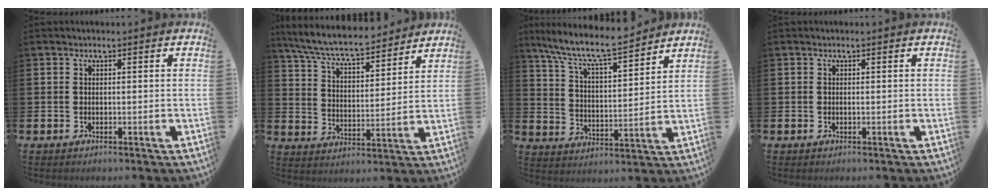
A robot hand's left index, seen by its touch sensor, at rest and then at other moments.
{"total": 7.9, "force": [7.3, 1.2, 2.7], "torque": [-0.089, -0.045, 0.127]}
{"total": 9.2, "force": [8.5, 1.1, 3.4], "torque": [-0.106, -0.054, 0.148]}
{"total": 0.0}